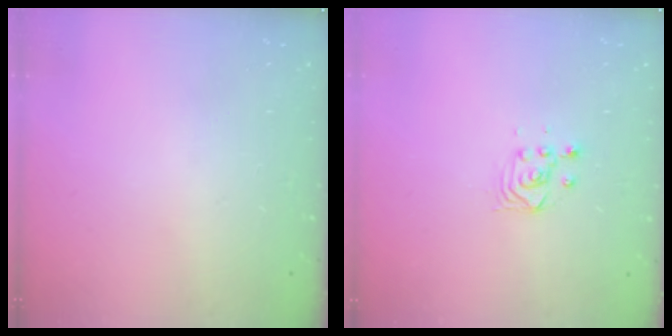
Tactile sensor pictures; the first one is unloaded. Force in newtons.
{"total": 3.3, "press": 3.3, "slide": 0.3}